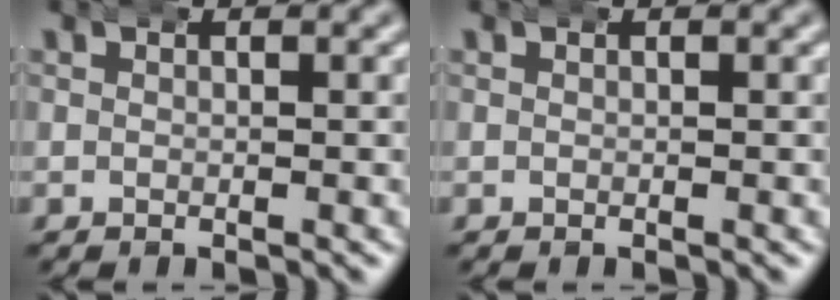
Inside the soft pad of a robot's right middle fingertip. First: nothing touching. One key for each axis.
{"total": 0.0}